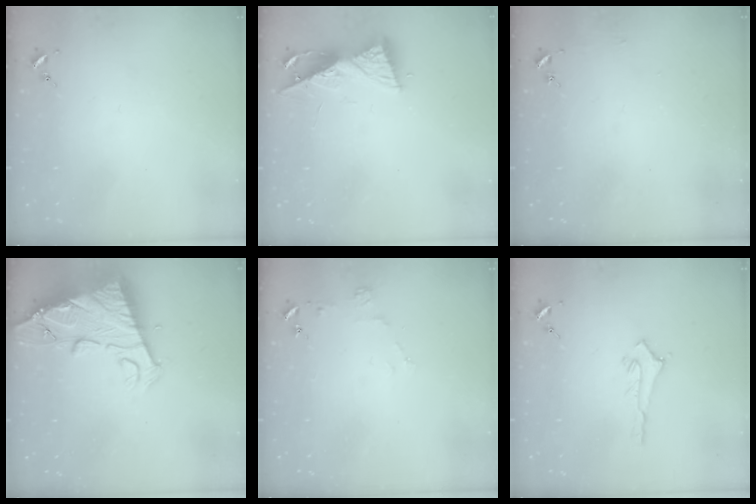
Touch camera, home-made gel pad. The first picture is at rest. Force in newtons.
{"total": 8.7, "press": 8.7, "slide": 0.6}
{"total": 2.5, "press": 2.5, "slide": 0.2}
{"total": 15.0, "press": 14.9, "slide": 1.4}
{"total": 4.0, "press": 3.9, "slide": 0.5}
{"total": 2.8, "press": 2.8, "slide": 0.3}